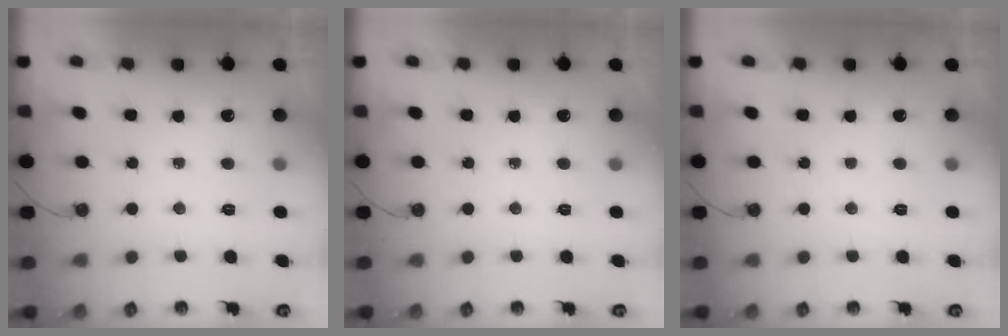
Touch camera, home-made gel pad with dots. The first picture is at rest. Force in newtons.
{"total": 0.0}
{"total": 0.0}